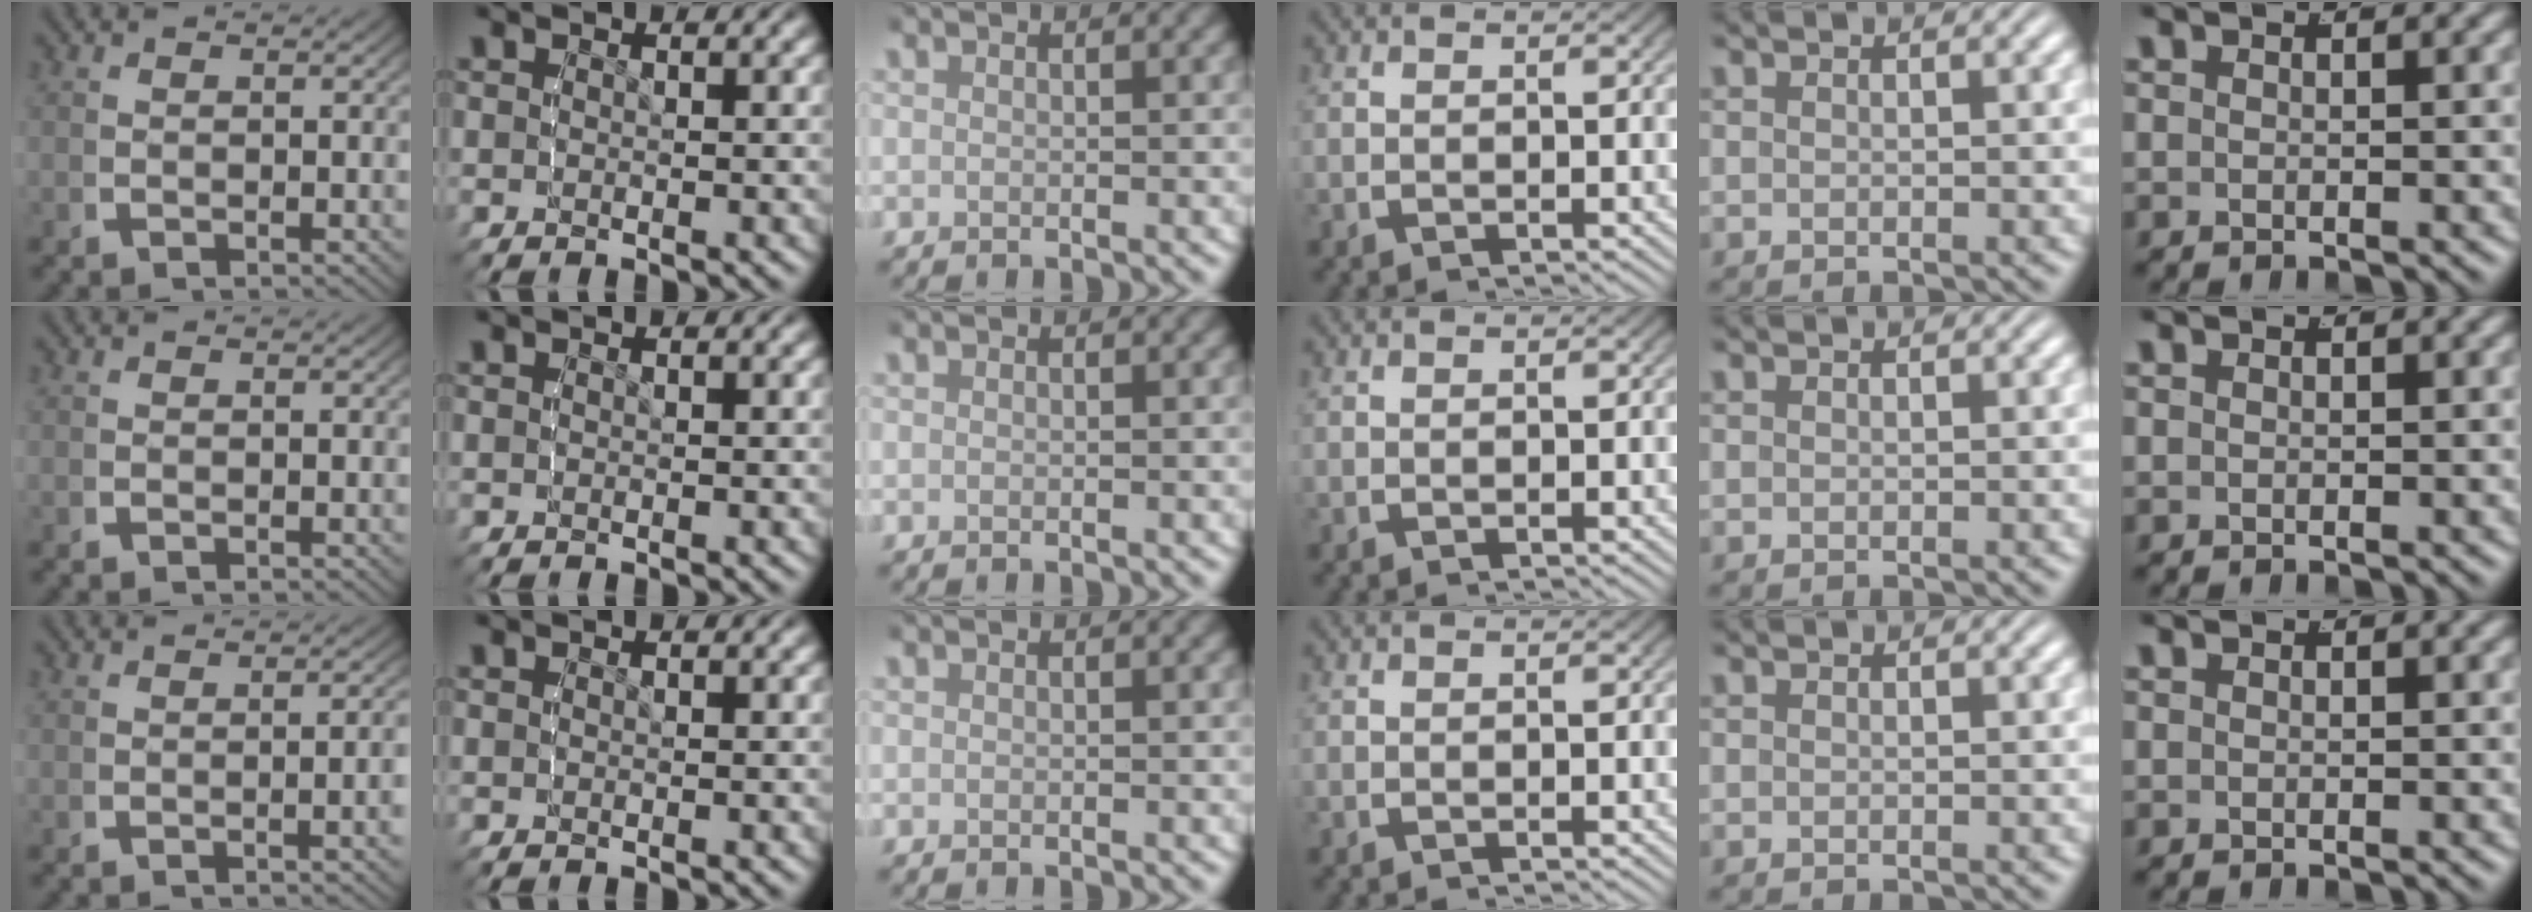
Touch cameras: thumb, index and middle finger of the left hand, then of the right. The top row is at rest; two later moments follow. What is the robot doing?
{"motion": "lift_and_place", "object": "bottle"}